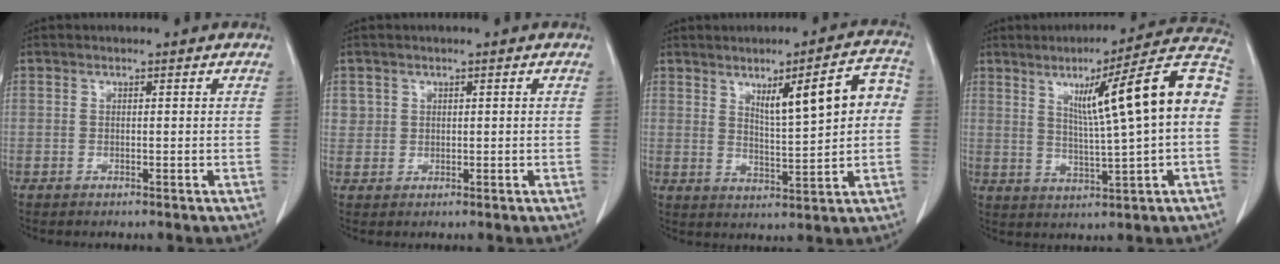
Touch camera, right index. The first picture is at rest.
{"total": 1.8, "force": [0.9, 1.6, 0.0], "torque": [0.017, -0.003, 0.008]}
{"total": 10.6, "force": [2.7, 1.9, 10.1], "torque": [-0.142, 0.015, 0.043]}
{"total": 16.2, "force": [3.0, -0.1, 16.0], "torque": [-0.226, 0.025, 0.040]}